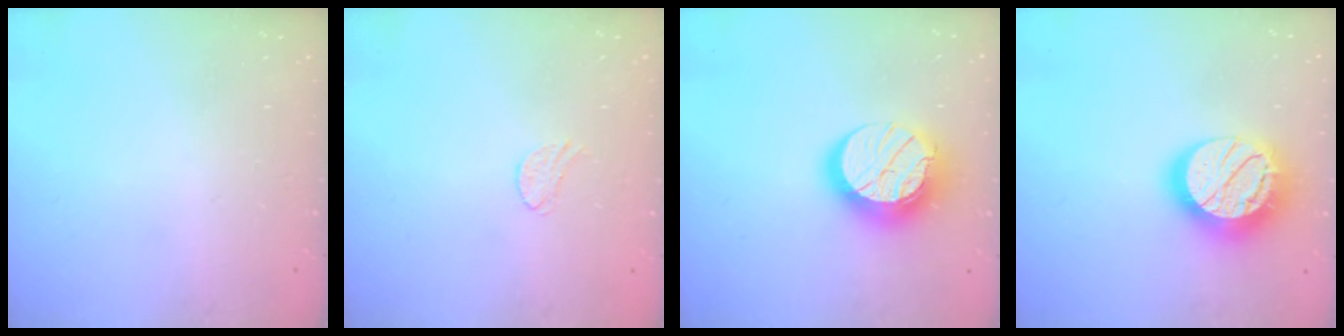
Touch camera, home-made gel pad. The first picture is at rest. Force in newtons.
{"total": 4.3, "press": 4.3, "slide": 0.3}
{"total": 14.8, "press": 14.8, "slide": 1.2}
{"total": 19.3, "press": 19.2, "slide": 1.1}